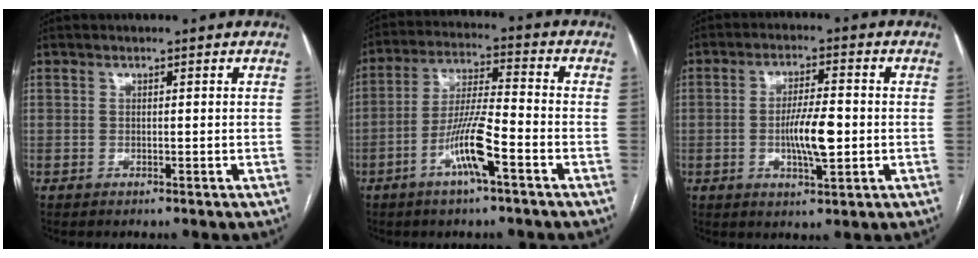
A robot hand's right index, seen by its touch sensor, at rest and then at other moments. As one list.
[{"total": 9.4, "force": [-4.4, 0.7, 8.3], "torque": [-0.166, 0.001, -0.085]}, {"total": 7.1, "force": [-1.1, 1.5, 6.9], "torque": [-0.127, -0.002, -0.019]}]